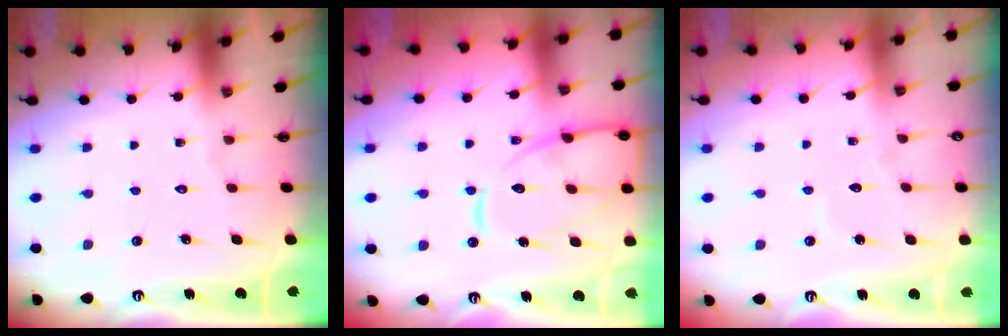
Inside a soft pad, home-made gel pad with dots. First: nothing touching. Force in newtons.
{"total": 14.3, "press": 14.2, "slide": 1.5}
{"total": 2.8, "press": 2.8, "slide": 0.3}